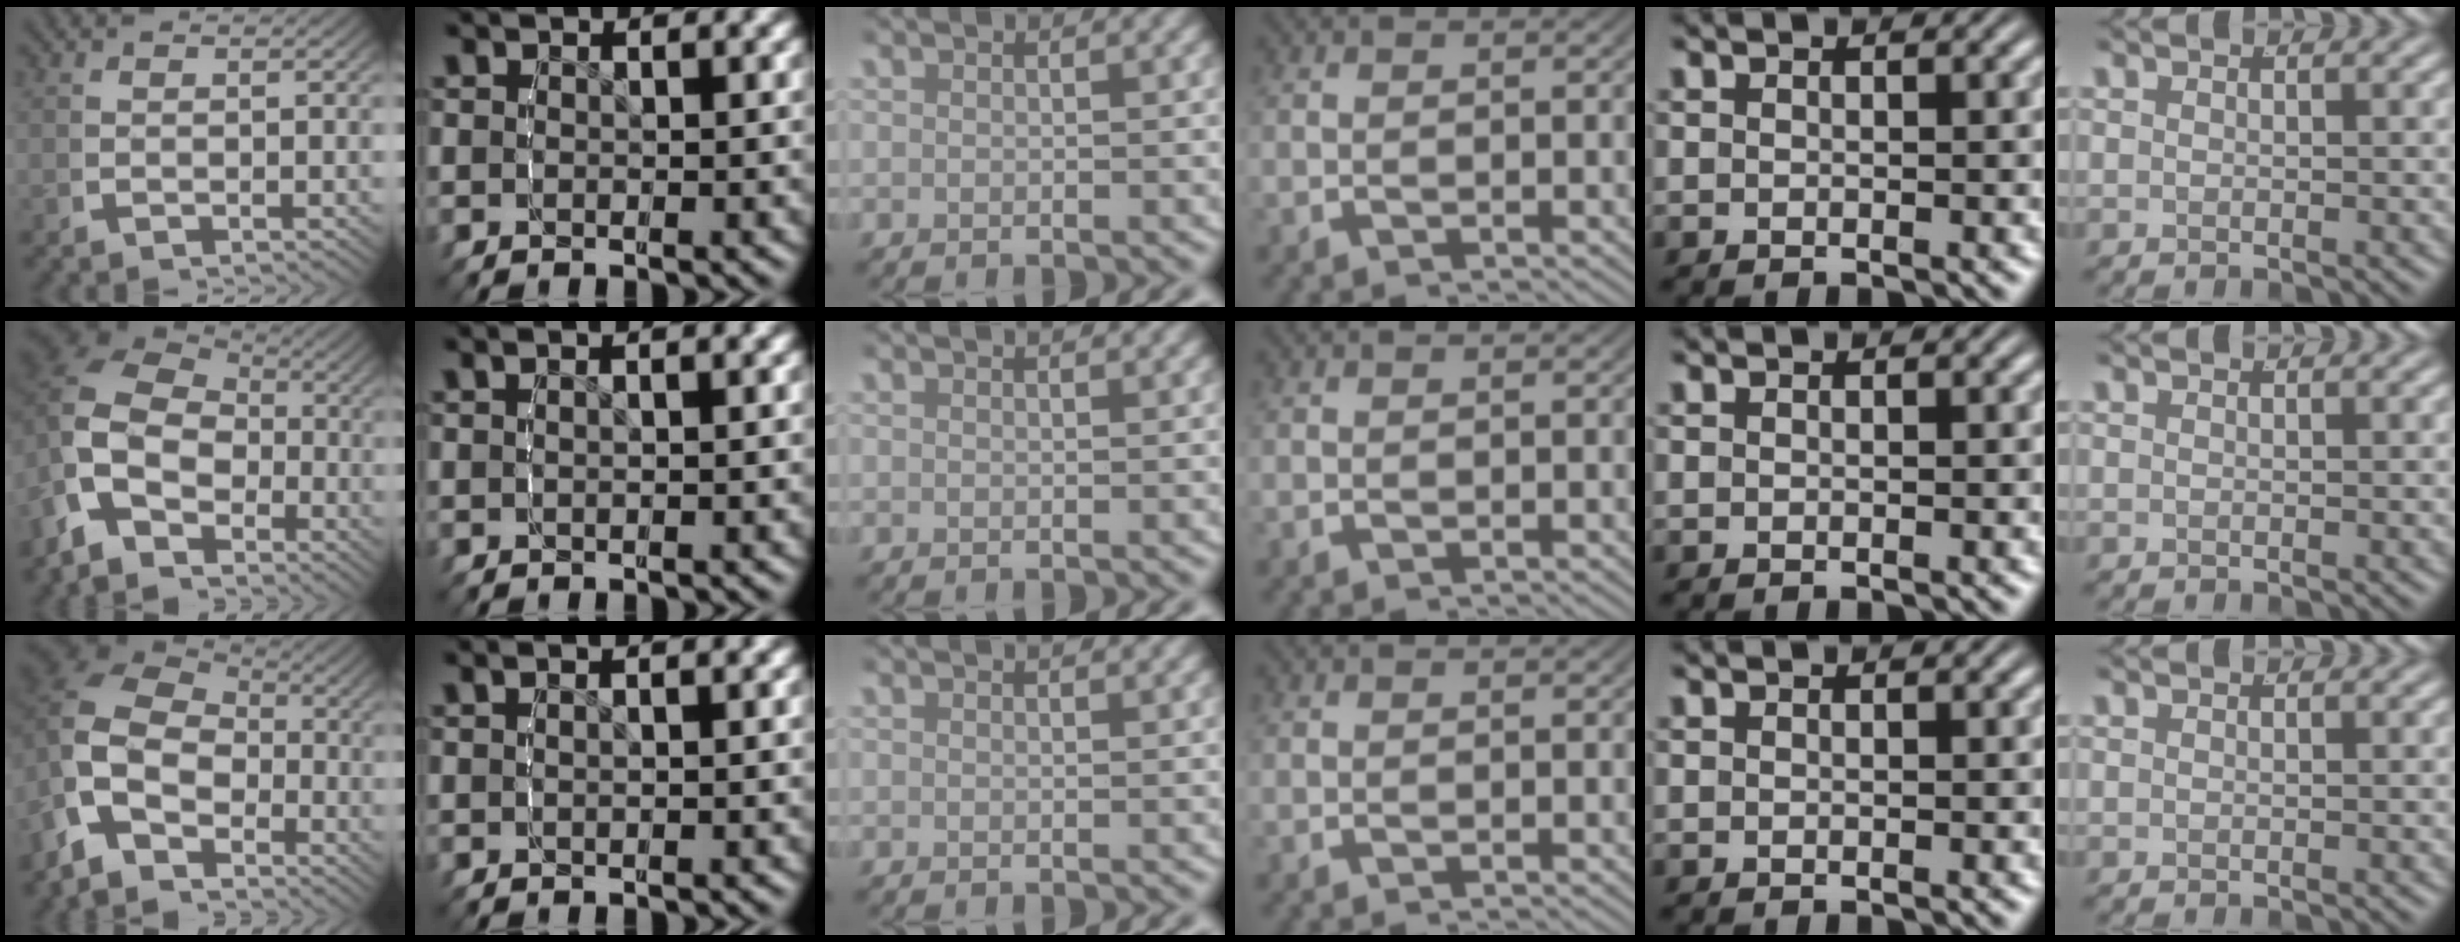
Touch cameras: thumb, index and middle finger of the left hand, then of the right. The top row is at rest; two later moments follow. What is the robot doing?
{"motion": "lift_and_place", "object": "sponge"}